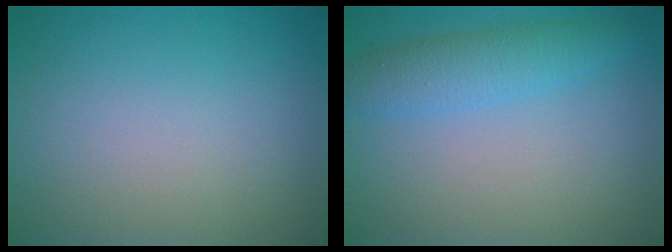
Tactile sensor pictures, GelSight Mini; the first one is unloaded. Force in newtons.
{"total": 3.3, "press": 3.3, "slide": 0.1}